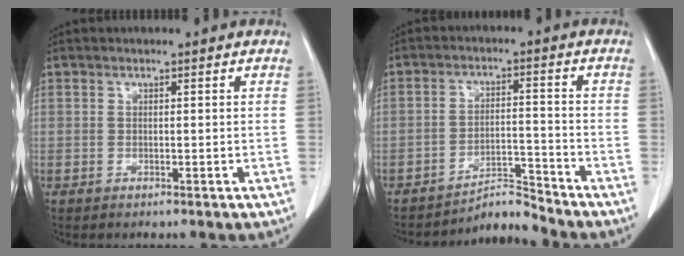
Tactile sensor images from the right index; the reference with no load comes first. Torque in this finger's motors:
{"motor_torque": [-0.77, -0.73, -0.43, -0.15]}